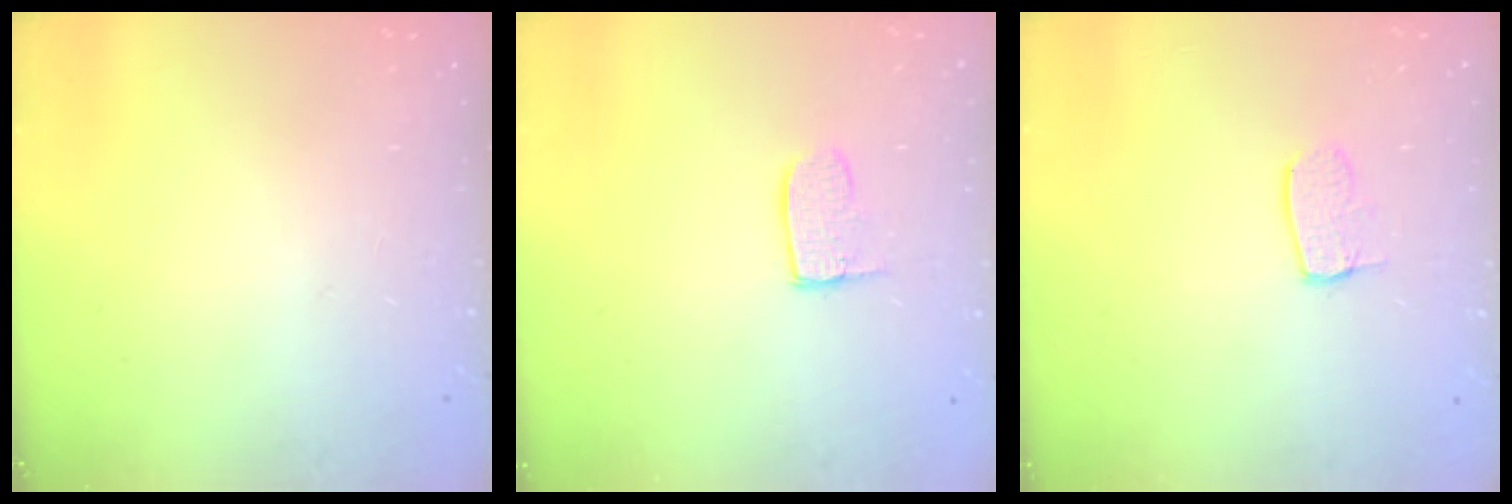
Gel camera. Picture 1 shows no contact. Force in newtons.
{"total": 6.7, "press": 6.7, "slide": 0.2}
{"total": 6.3, "press": 6.3, "slide": 0.2}